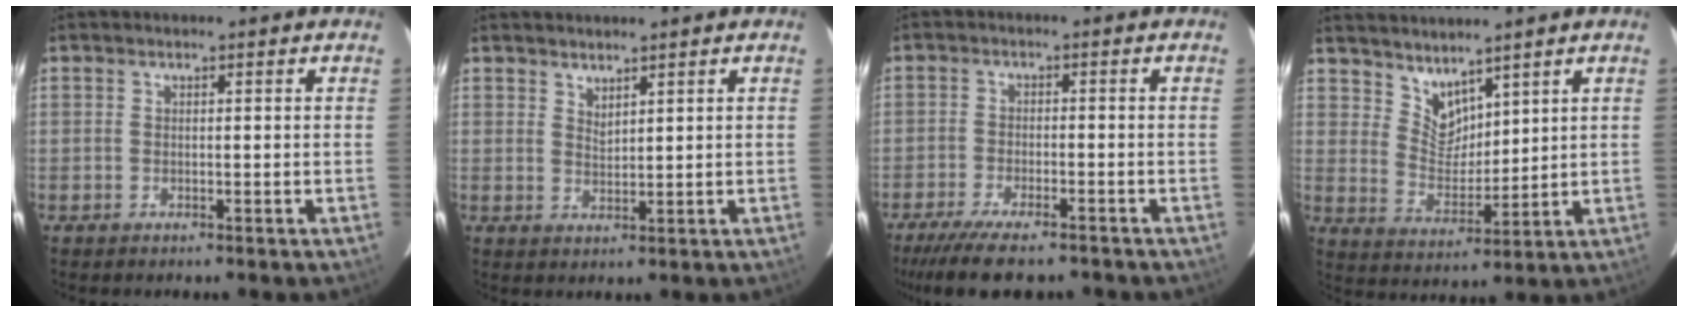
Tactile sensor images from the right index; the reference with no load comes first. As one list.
[{"total": 2.2, "force": [2.0, 0.5, 0.8], "torque": [-0.012, 0.001, 0.035]}, {"total": 11.6, "force": [-9.5, 2.7, 6.1], "torque": [-0.141, -0.033, -0.158]}, {"total": 6.6, "force": [5.4, 3.1, 2.0], "torque": [-0.027, -0.002, 0.110]}]